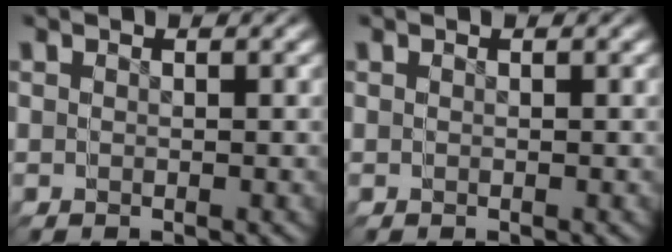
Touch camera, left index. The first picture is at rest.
{"total": 0.0}